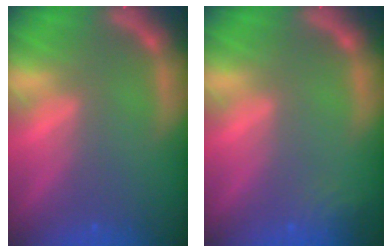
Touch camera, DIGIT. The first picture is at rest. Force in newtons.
{"total": 2.4}